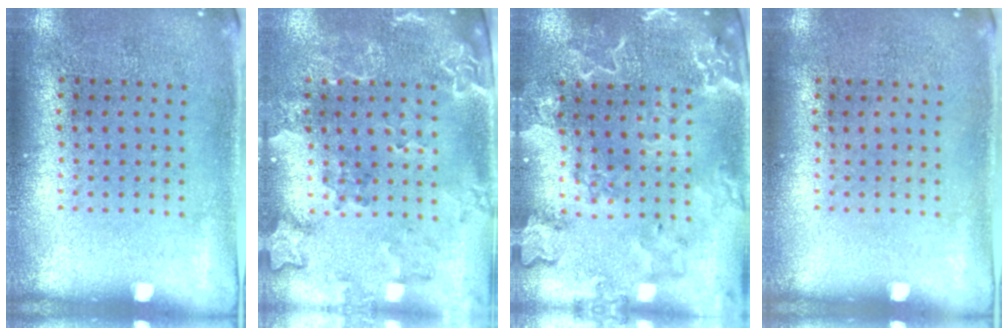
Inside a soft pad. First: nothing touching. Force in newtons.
{"total": 2.0, "press": 1.9, "slide": 0.7}
{"total": 2.7, "press": 2.5, "slide": 1.0}
{"total": 0.0}